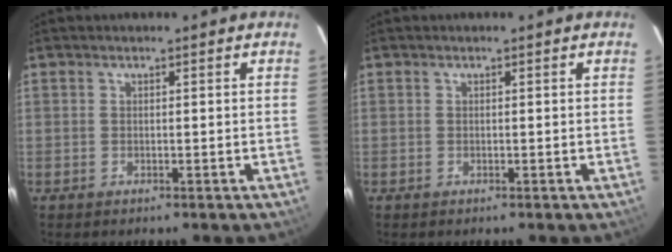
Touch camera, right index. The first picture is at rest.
{"total": 0.0}